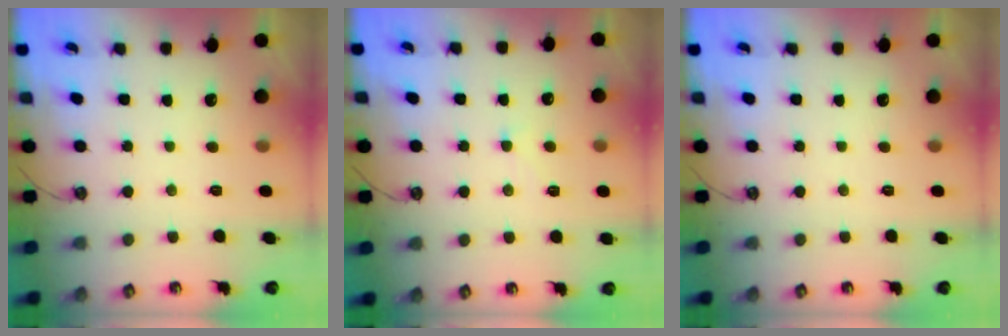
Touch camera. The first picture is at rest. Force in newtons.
{"total": 1.1, "press": 1.0, "slide": 0.5}
{"total": 0.0}